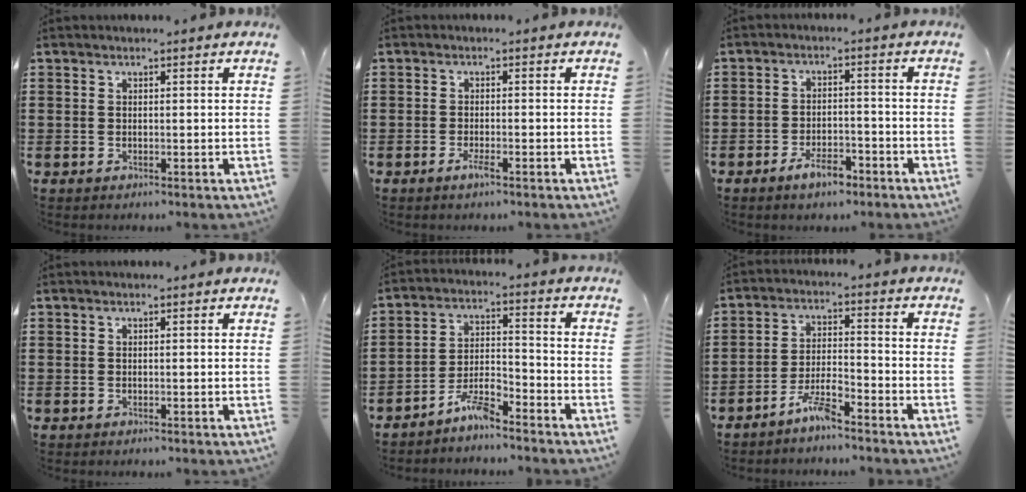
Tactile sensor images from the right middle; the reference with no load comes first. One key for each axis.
{"total": 1.9, "fx": -1.1, "fy": 0.2, "fz": 1.5, "tx": -0.033, "ty": -0.003, "tz": -0.021}
{"total": 4.5, "fx": -3.4, "fy": 1.7, "fz": 2.5, "tx": -0.048, "ty": 0.010, "tz": -0.066}
{"total": 0.0}
{"total": 5.4, "fx": -4.8, "fy": 0.8, "fz": 2.4, "tx": -0.055, "ty": 0.008, "tz": -0.098}
{"total": 5.0, "fx": -4.2, "fy": 0.6, "fz": 2.7, "tx": -0.062, "ty": 0.004, "tz": -0.083}